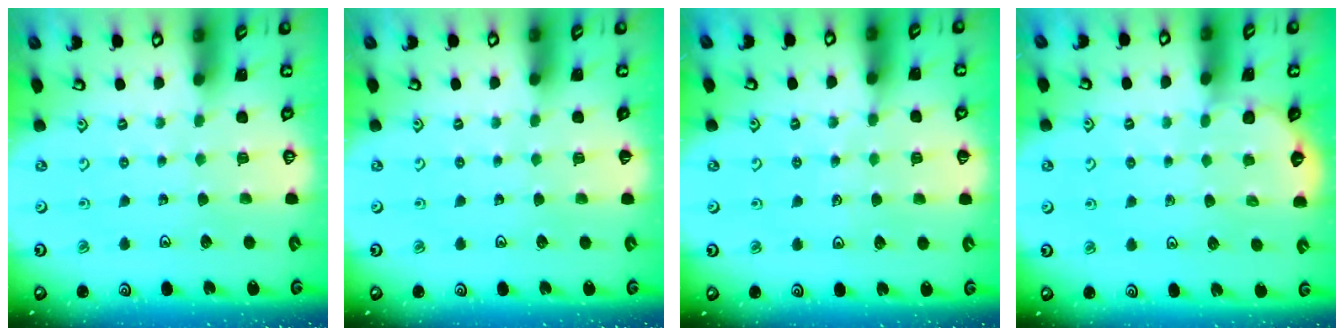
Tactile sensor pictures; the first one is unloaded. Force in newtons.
{"total": 0.0}
{"total": 6.9, "press": 6.7, "slide": 1.3}
{"total": 3.0, "press": 2.9, "slide": 0.5}